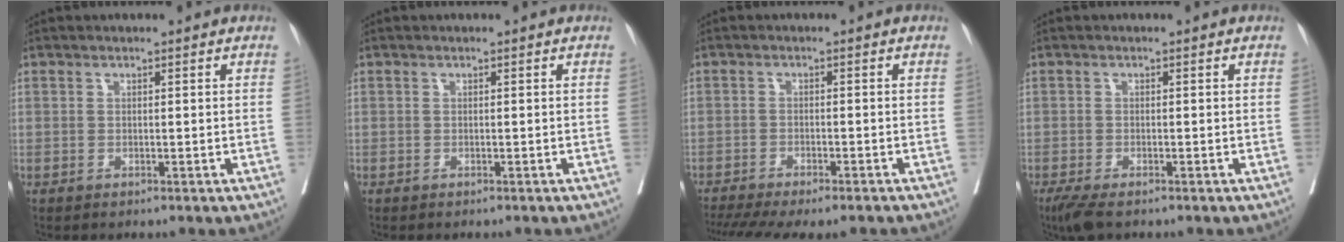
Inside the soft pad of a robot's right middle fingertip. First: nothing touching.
{"total": 0.9, "force": [-0.9, 0.1, 0.3], "torque": [-0.002, -0.001, -0.015]}
{"total": 14.3, "force": [-12.1, 2.7, 7.0], "torque": [-0.137, -0.018, -0.166]}
{"total": 3.8, "force": [-2.8, 0.9, 2.4], "torque": [-0.046, -0.012, -0.046]}